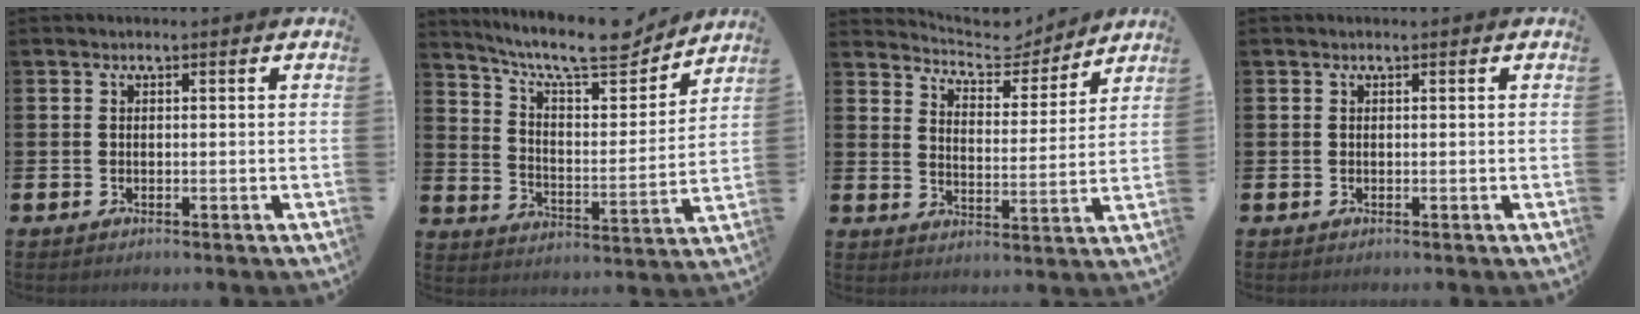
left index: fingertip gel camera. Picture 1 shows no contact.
{"total": 10.3, "force": [9.1, 2.3, 4.2], "torque": [-0.098, -0.065, 0.155]}
{"total": 5.8, "force": [5.3, 2.0, 0.8], "torque": [-0.034, -0.046, 0.088]}
{"total": 0.0}